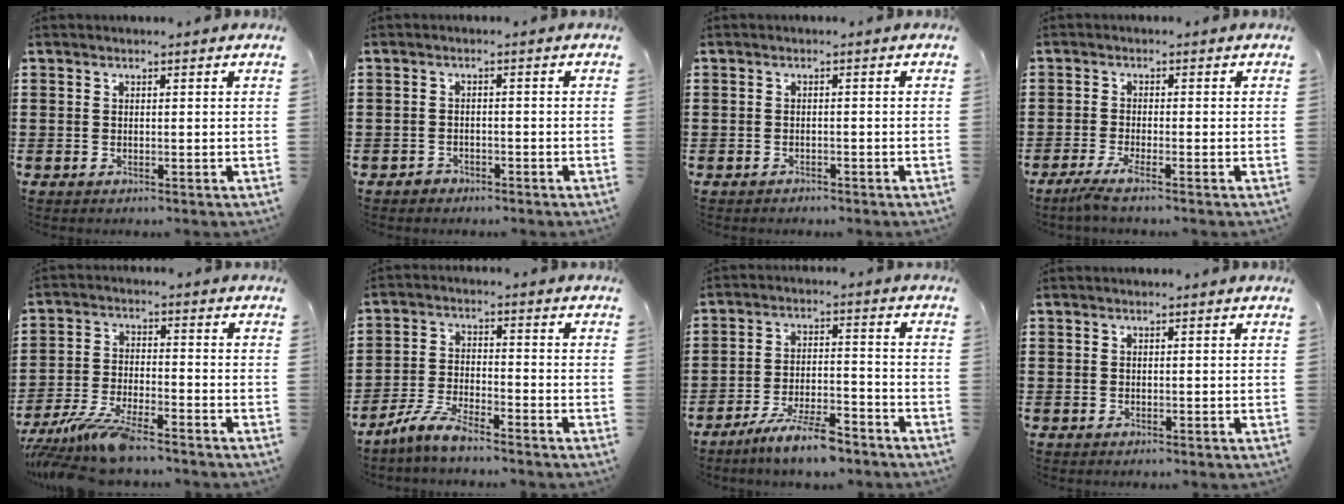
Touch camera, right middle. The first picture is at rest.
{"total": 1.6, "force": [-1.4, 0.8, 0.0], "torque": [-0.005, 0.004, -0.031]}
{"total": 1.2, "force": [-1.0, 0.5, -0.1], "torque": [-0.001, 0.004, -0.025]}
{"total": 2.5, "force": [-1.7, -0.2, 1.8], "torque": [-0.046, -0.009, -0.035]}
{"total": 8.1, "force": [-6.9, 0.8, 4.0], "torque": [-0.096, -0.008, -0.136]}
{"total": 5.5, "force": [-4.9, 0.5, 2.6], "torque": [-0.070, -0.007, -0.099]}
{"total": 7.7, "force": [-6.5, 1.0, 4.1], "torque": [-0.080, 0.004, -0.121]}
{"total": 0.0}